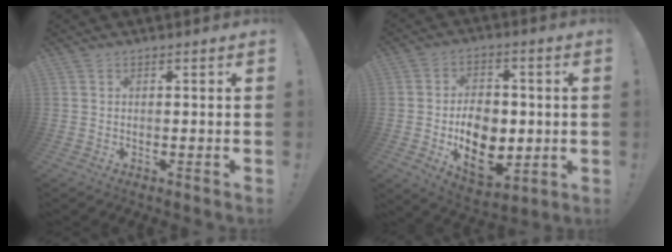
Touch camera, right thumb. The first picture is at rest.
{"total": 15.1, "force": [-2.5, 10.7, 10.3], "torque": [-0.154, -0.001, -0.035]}